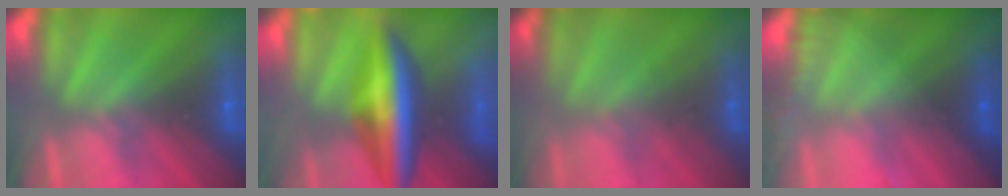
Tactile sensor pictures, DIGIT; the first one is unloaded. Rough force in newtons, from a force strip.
{"total": 6.5}
{"total": 1.8}
{"total": 5.7}